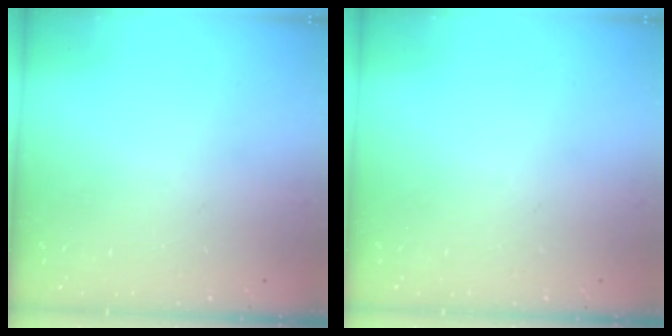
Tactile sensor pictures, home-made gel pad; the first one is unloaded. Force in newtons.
{"total": 0.0}